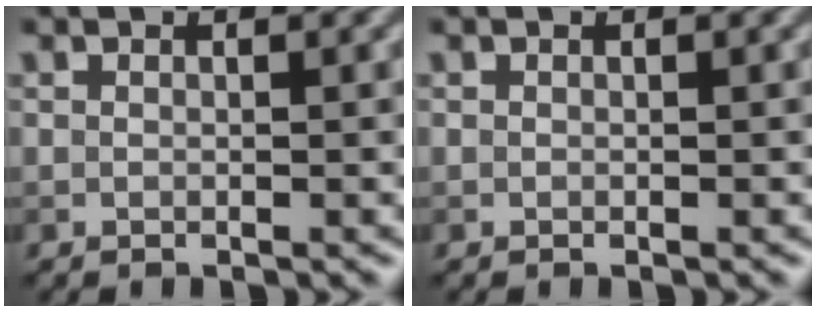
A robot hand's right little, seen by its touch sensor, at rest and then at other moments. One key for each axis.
{"total": 0.0}